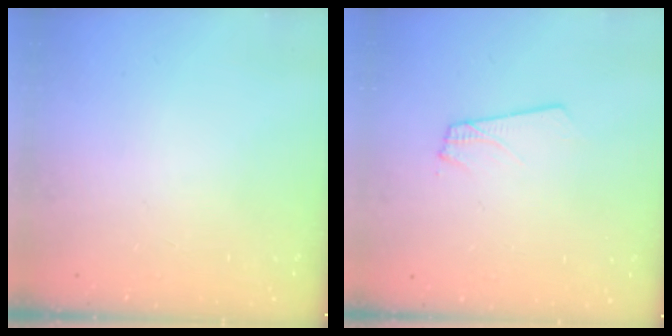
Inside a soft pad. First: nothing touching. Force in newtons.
{"total": 1.8, "press": 1.8, "slide": 0.1}